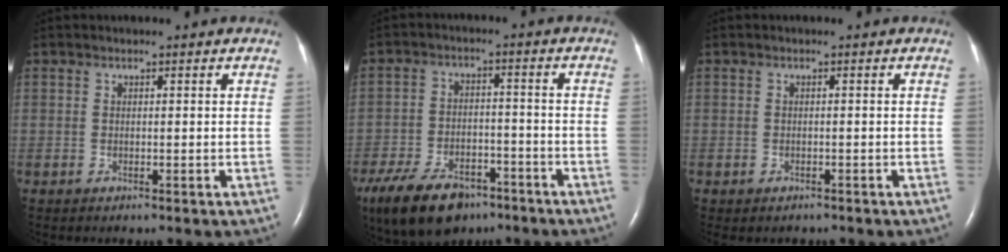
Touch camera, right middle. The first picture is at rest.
{"total": 11.7, "force": [-8.0, 6.0, 6.1], "torque": [-0.119, -0.007, -0.131]}
{"total": 1.6, "force": [-1.3, 0.9, 0.3], "torque": [-0.009, -0.001, -0.016]}